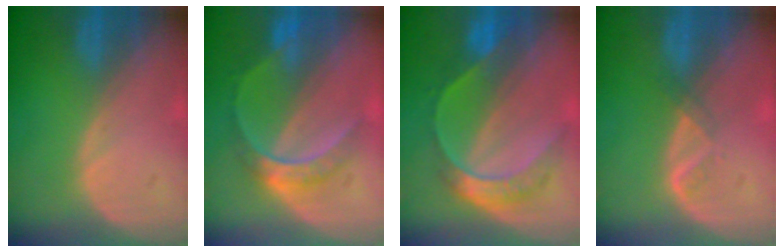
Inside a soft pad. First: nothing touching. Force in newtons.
{"total": 6.2, "press": 5.5, "slide": 2.7}
{"total": 7.8, "press": 6.5, "slide": 4.4}
{"total": 1.6, "press": 1.5, "slide": 0.7}